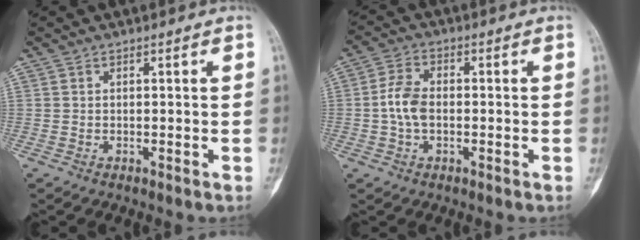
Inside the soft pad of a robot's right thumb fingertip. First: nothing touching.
{"total": 5.9, "force": [-0.6, 3.8, 4.5], "torque": [-0.091, 0.016, -0.018]}